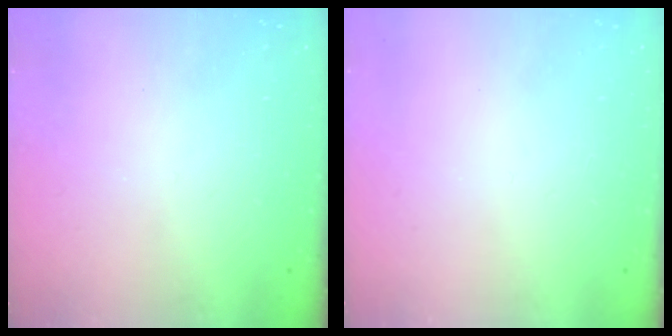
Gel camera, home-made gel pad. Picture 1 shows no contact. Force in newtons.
{"total": 0.0}